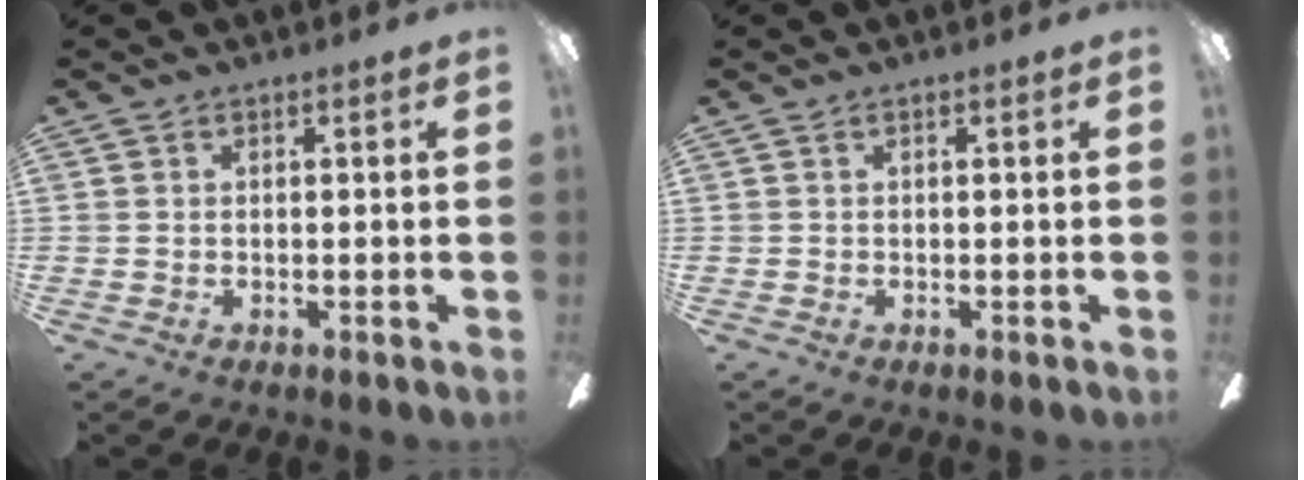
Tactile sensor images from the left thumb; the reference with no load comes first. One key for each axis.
{"total": 0.0}